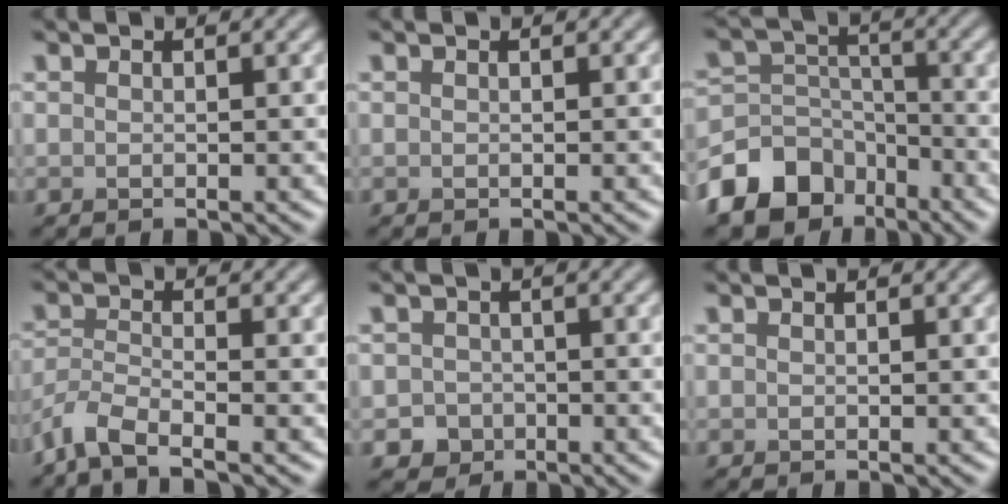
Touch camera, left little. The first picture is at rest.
{"total": 0.0}
{"total": 8.9, "force": [-5.9, 6.0, 2.9], "torque": [-0.049, 0.004, -0.118]}
{"total": 3.9, "force": [-3.0, 0.9, 2.3], "torque": [-0.049, -0.007, -0.072]}
{"total": 1.9, "force": [-0.8, 1.7, 0.3], "torque": [0.005, -0.002, -0.015]}
{"total": 0.0}